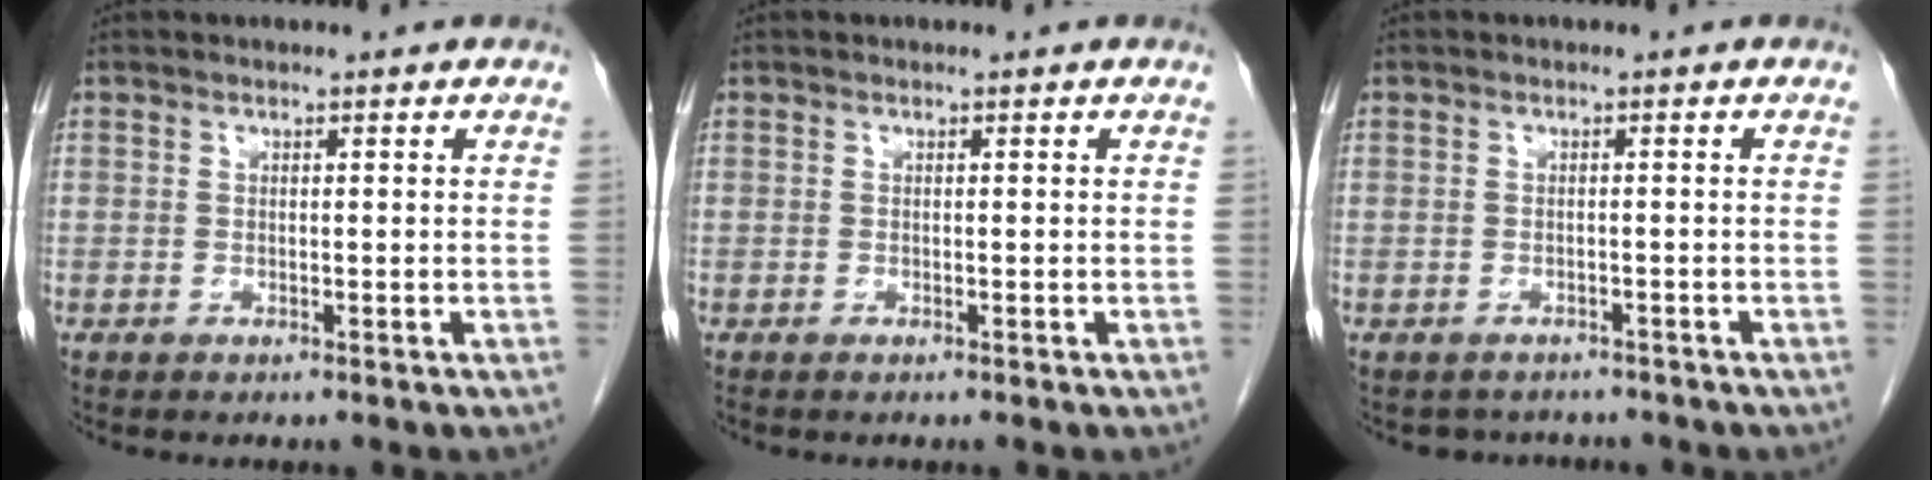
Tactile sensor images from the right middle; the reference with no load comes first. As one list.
[{"total": 0.0}, {"total": 3.6, "force": [-3.3, 1.6, 0.0], "torque": [-0.002, 0.005, -0.042]}]